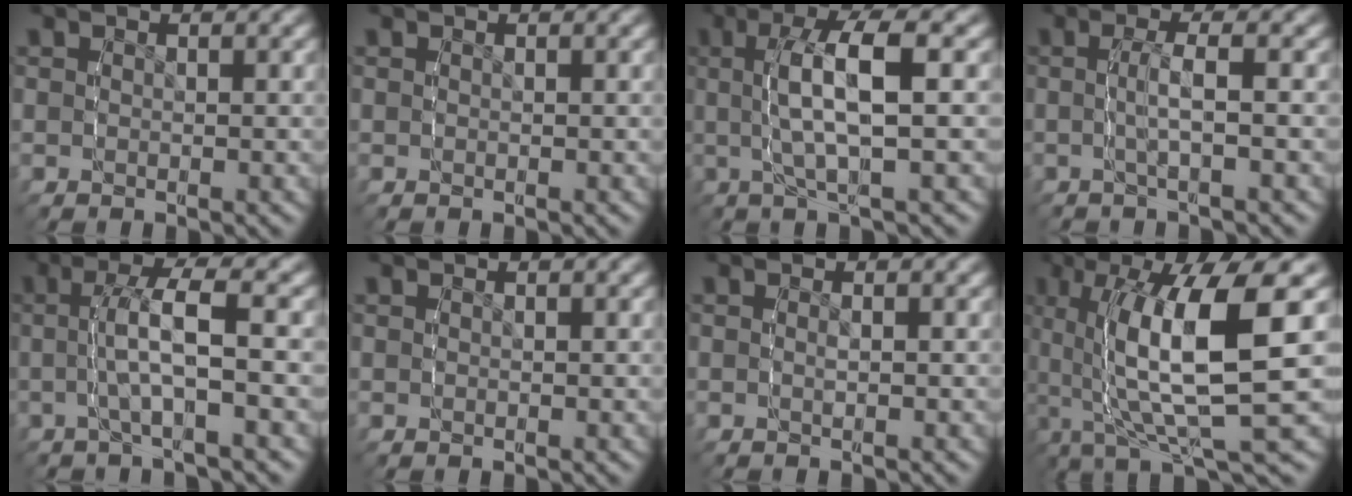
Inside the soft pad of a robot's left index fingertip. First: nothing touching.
{"total": 0.0}
{"total": 5.5, "force": [-0.2, 0.9, 5.4], "torque": [-0.101, 0.013, -0.009]}
{"total": 2.4, "force": [-0.7, -0.3, 2.3], "torque": [-0.046, 0.006, -0.018]}
{"total": 3.7, "force": [-0.5, 0.3, 3.7], "torque": [-0.074, 0.013, -0.017]}
{"total": 0.0}
{"total": 0.6, "force": [-0.5, 0.1, 0.4], "torque": [-0.009, 0.000, -0.013]}
{"total": 10.5, "force": [0.0, 3.3, 9.9], "torque": [-0.181, 0.005, -0.002]}